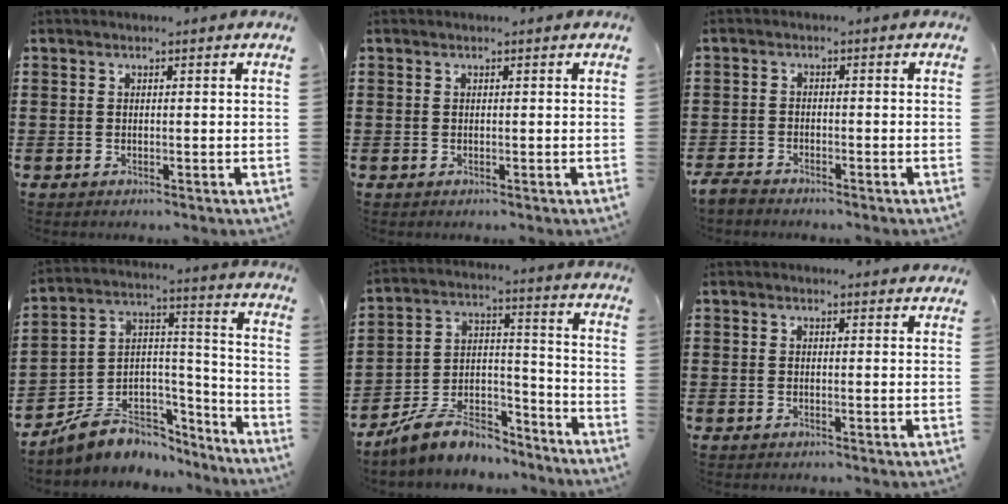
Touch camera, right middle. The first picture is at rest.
{"total": 0.0}
{"total": 2.2, "force": [-2.1, 0.5, 0.5], "torque": [-0.026, -0.002, -0.047]}
{"total": 6.7, "force": [-5.1, 4.3, 0.0], "torque": [-0.016, 0.004, -0.094]}
{"total": 8.3, "force": [-7.2, 3.5, 2.3], "torque": [-0.049, 0.026, -0.138]}
{"total": 0.7, "force": [0.7, 0.1, 0.1], "torque": [0.003, -0.005, 0.012]}